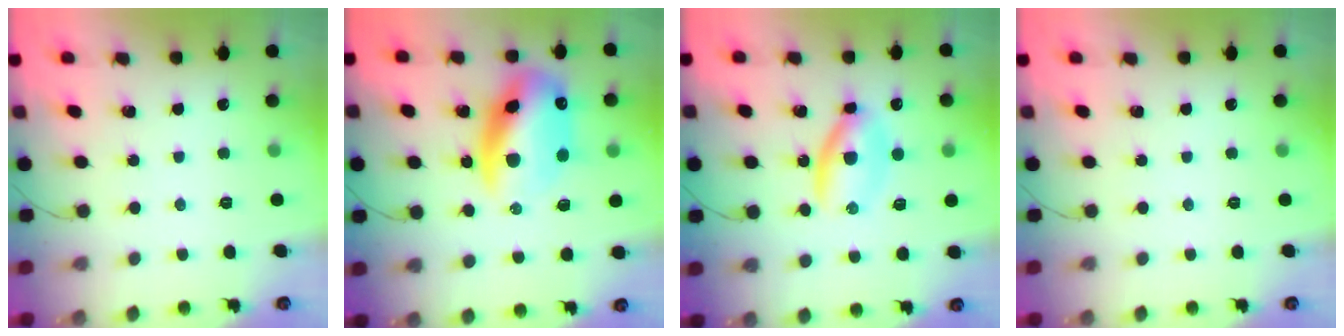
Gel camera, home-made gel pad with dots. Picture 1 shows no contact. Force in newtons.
{"total": 17.1, "press": 16.5, "slide": 4.4}
{"total": 5.7, "press": 5.6, "slide": 1.1}
{"total": 0.0}